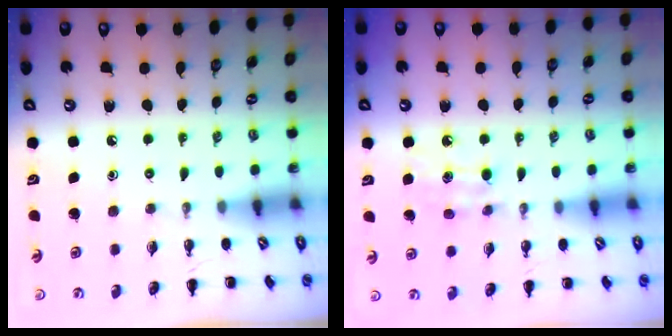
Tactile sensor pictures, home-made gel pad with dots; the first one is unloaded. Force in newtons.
{"total": 5.1, "press": 4.9, "slide": 1.4}